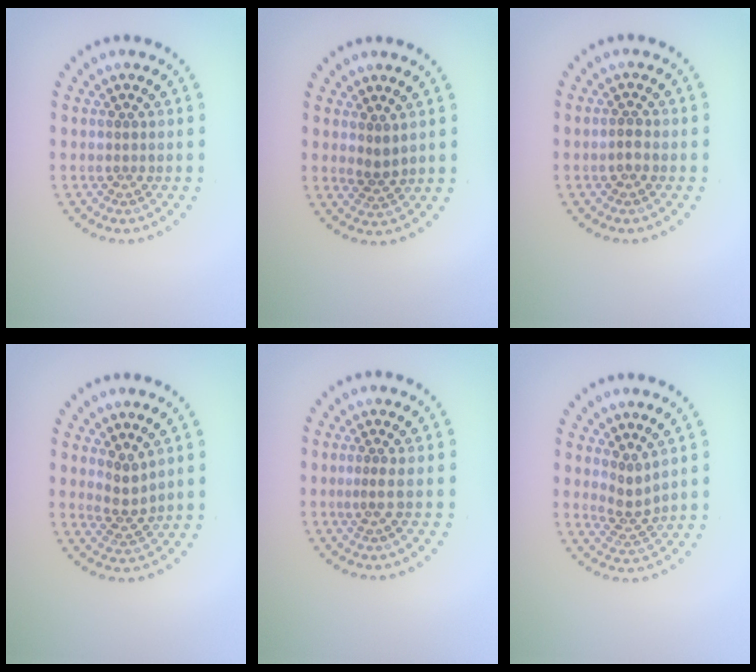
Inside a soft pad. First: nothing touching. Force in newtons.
{"total": 1.5, "press": 1.3, "slide": 0.8}
{"total": 1.0, "press": 1.0, "slide": 0.4}
{"total": 2.0, "press": 1.5, "slide": 1.4}
{"total": 1.1, "press": 0.3, "slide": 1.0}
{"total": 2.1, "press": 1.3, "slide": 1.6}